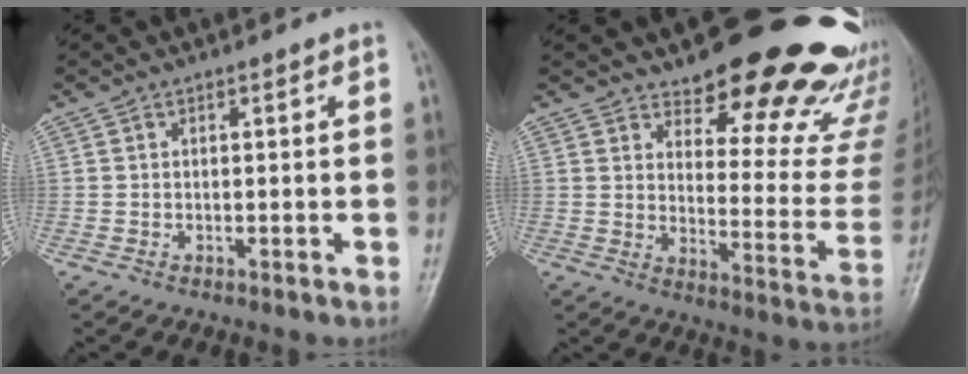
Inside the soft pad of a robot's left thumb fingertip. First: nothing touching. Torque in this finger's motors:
{"motor_torque": [0.16, -0.10, 0.36, -0.15, 0.04]}